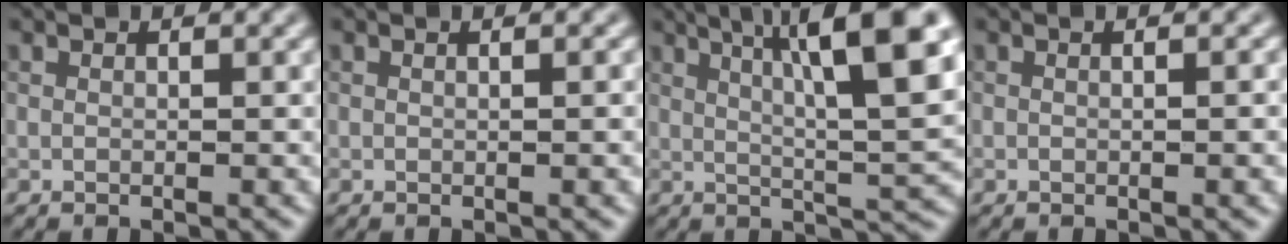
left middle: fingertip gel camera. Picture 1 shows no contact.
{"total": 2.2, "force": [0.4, 1.0, 2.0], "torque": [-0.008, 0.009, -0.009]}
{"total": 10.3, "force": [3.8, 2.0, 9.4], "torque": [-0.144, 0.018, 0.075]}
{"total": 2.7, "force": [0.2, 1.2, 2.4], "torque": [-0.008, 0.017, -0.011]}